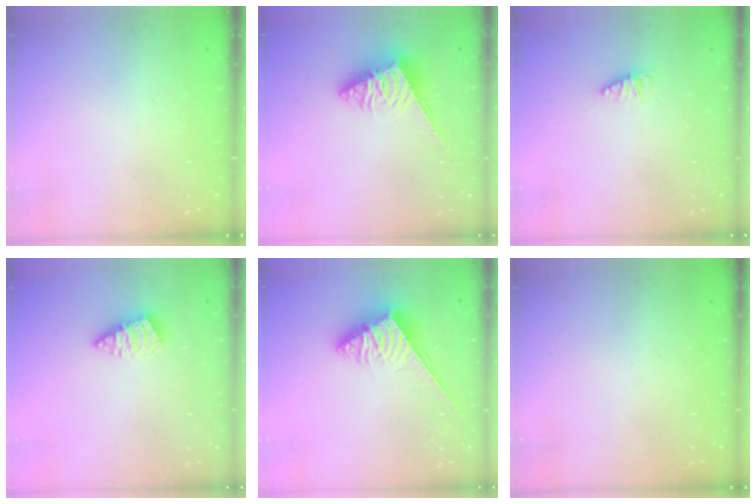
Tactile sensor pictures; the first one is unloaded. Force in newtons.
{"total": 3.4, "press": 3.4, "slide": 0.3}
{"total": 1.3, "press": 1.2, "slide": 0.2}
{"total": 2.6, "press": 2.6, "slide": 0.4}
{"total": 3.8, "press": 3.8, "slide": 0.5}
{"total": 0.0}